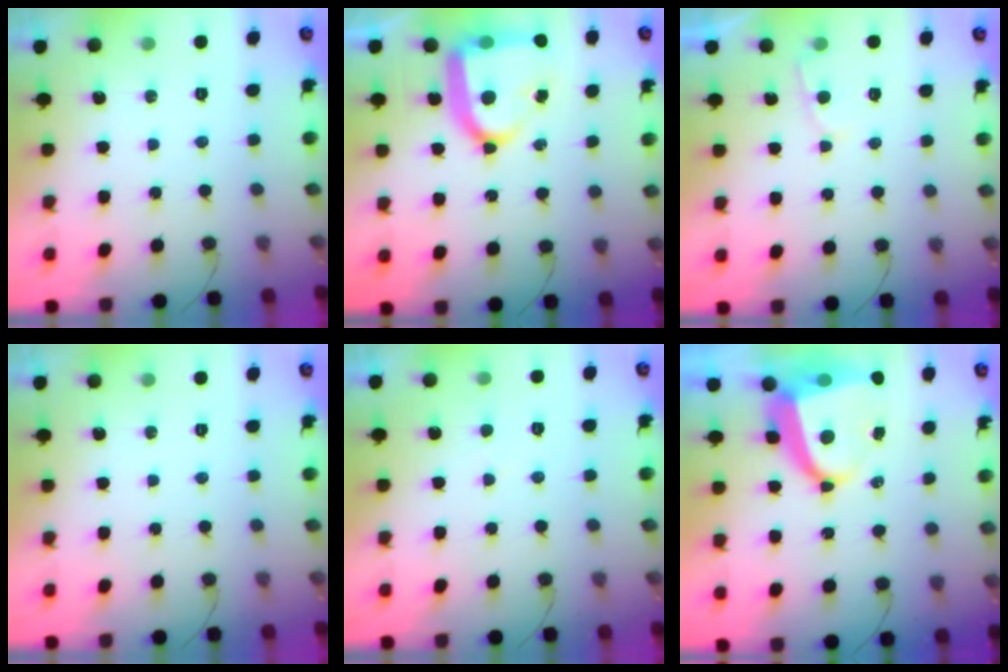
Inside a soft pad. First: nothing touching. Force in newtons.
{"total": 17.7, "press": 17.6, "slide": 1.7}
{"total": 2.9, "press": 2.8, "slide": 0.3}
{"total": 0.0}
{"total": 1.6, "press": 1.6, "slide": 0.2}
{"total": 9.1, "press": 9.0, "slide": 1.0}